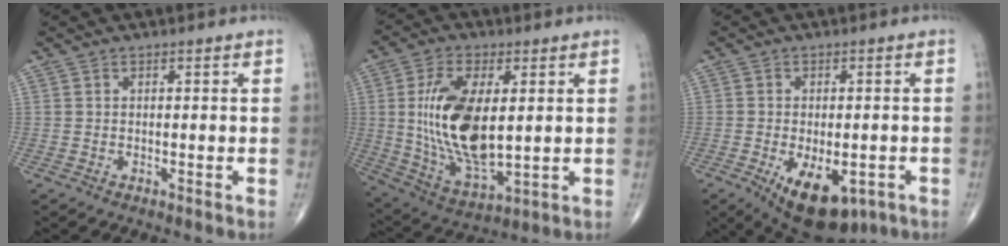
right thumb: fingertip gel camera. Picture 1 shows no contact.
{"total": 18.1, "force": [2.1, 8.7, 15.7], "torque": [-0.297, -0.020, 0.051]}
{"total": 12.6, "force": [-5.3, 6.6, 9.4], "torque": [-0.134, -0.002, -0.064]}